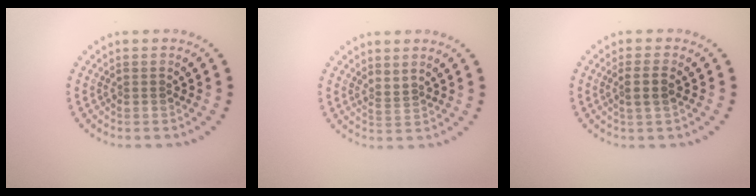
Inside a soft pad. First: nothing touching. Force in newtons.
{"total": 0.9, "press": 0.3, "slide": 0.8}
{"total": 1.9, "press": 1.7, "slide": 0.9}